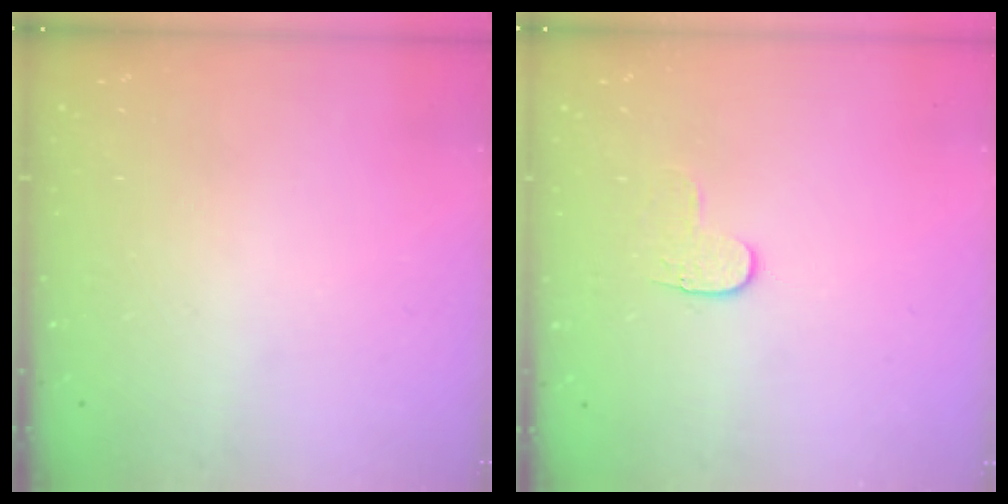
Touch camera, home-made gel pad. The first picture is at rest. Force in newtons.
{"total": 4.0, "press": 3.9, "slide": 0.5}